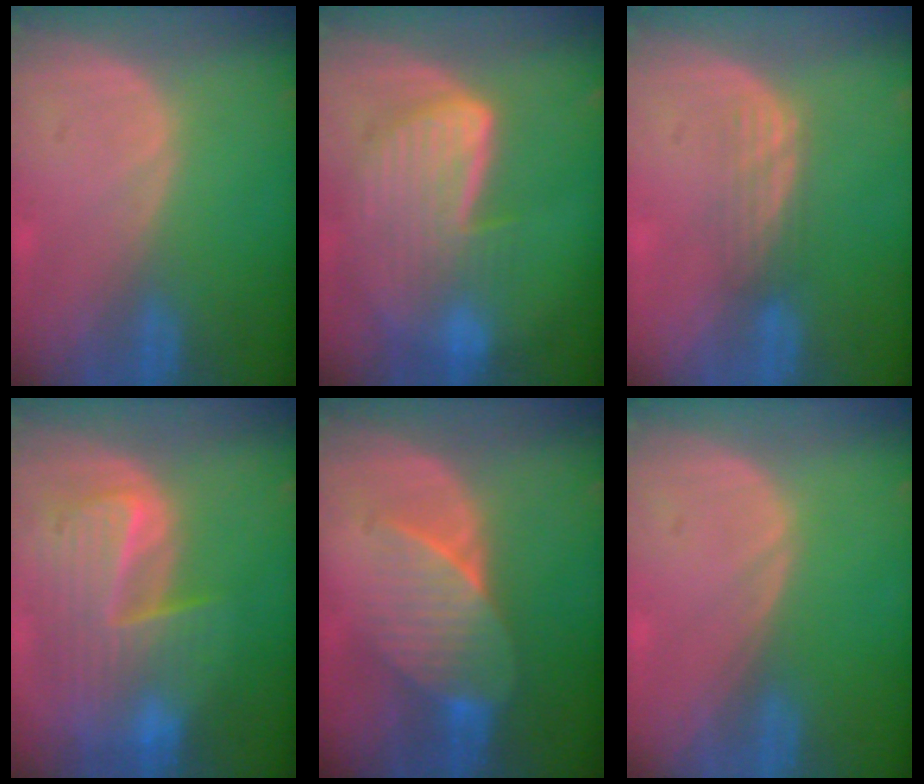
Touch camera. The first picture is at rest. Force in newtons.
{"total": 9.1, "press": 8.0, "slide": 4.3}
{"total": 3.1, "press": 2.7, "slide": 1.7}
{"total": 10.0, "press": 8.7, "slide": 5.0}
{"total": 7.3, "press": 6.9, "slide": 2.1}
{"total": 0.0}